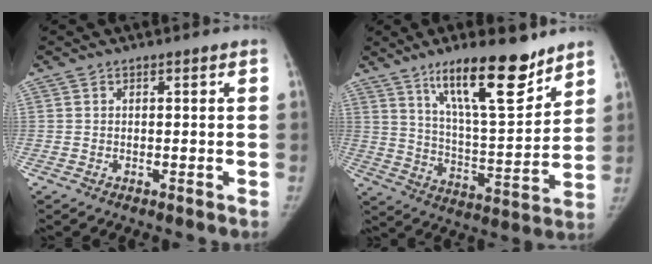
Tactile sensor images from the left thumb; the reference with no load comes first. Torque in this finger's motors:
{"motor_torque": [0.92, -0.15, 1.47, -1.30, 0.47]}